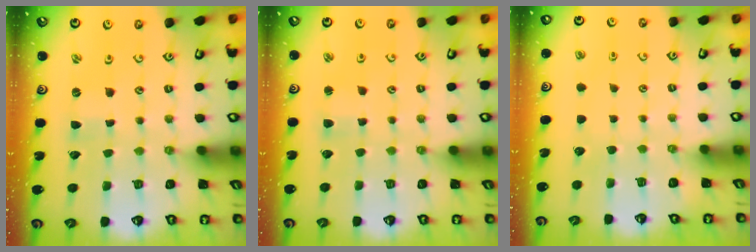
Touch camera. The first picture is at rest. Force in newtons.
{"total": 3.4, "press": 3.4, "slide": 0.3}
{"total": 0.0}